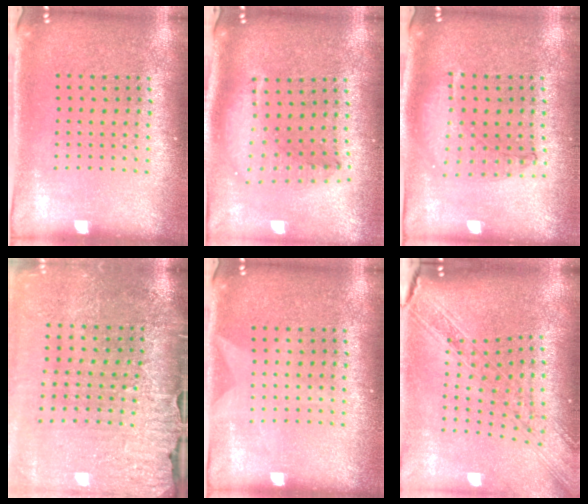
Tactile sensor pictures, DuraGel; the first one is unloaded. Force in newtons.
{"total": 1.6, "press": 1.4, "slide": 0.7}
{"total": 1.0, "press": 0.9, "slide": 0.3}
{"total": 3.7, "press": 3.4, "slide": 1.4}
{"total": 0.8, "press": 0.8, "slide": 0.1}
{"total": 2.2, "press": 1.9, "slide": 1.1}